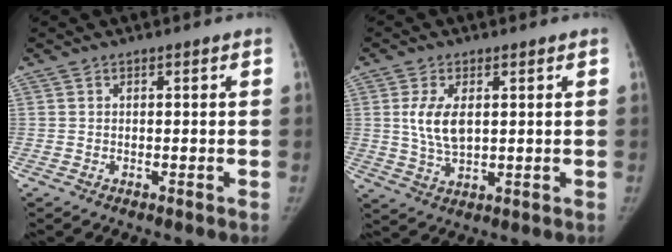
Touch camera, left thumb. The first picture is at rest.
{"total": 7.0, "force": [1.4, 3.6, 5.8], "torque": [-0.115, -0.012, 0.031]}